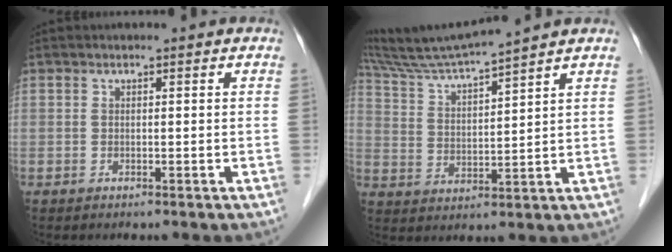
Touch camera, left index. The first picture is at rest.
{"total": 11.7, "force": [10.8, -1.6, 4.3], "torque": [-0.092, 0.009, 0.200]}